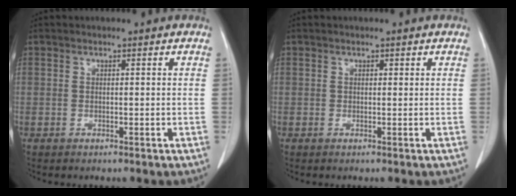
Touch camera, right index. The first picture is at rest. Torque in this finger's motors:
{"motor_torque": [-0.27, 0.28, -0.02, -0.01]}